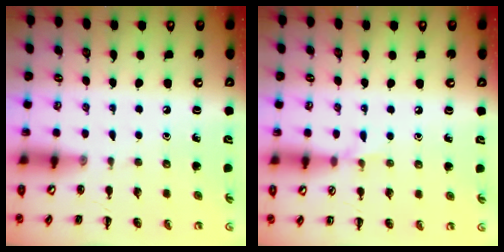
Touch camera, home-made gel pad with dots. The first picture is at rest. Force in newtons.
{"total": 4.6, "press": 4.3, "slide": 1.7}